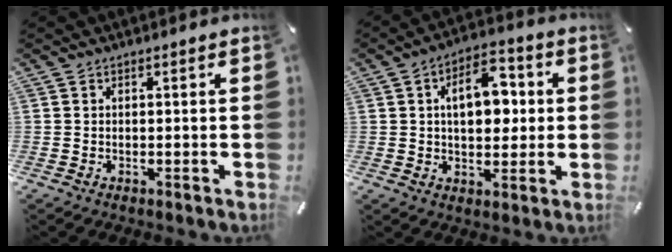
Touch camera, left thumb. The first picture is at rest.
{"total": 11.1, "force": [1.6, 7.2, 8.3], "torque": [-0.108, 0.000, 0.023]}